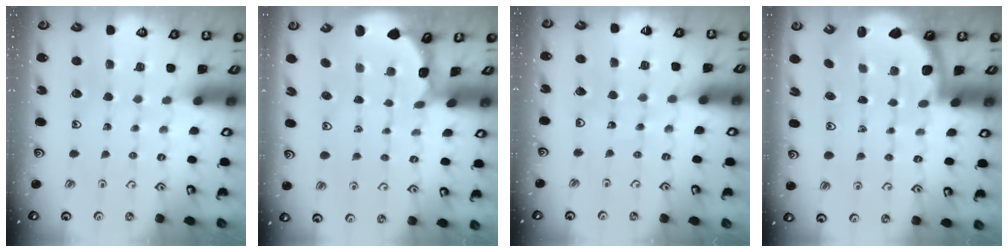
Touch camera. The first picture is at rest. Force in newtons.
{"total": 1.1, "press": 1.1, "slide": 0.3}
{"total": 3.3, "press": 3.2, "slide": 0.4}
{"total": 2.6, "press": 2.5, "slide": 0.6}